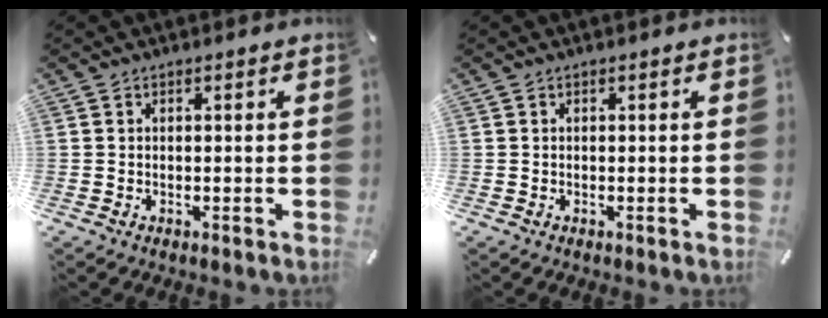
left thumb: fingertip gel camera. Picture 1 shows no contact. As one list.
[{"total": 0.0}]